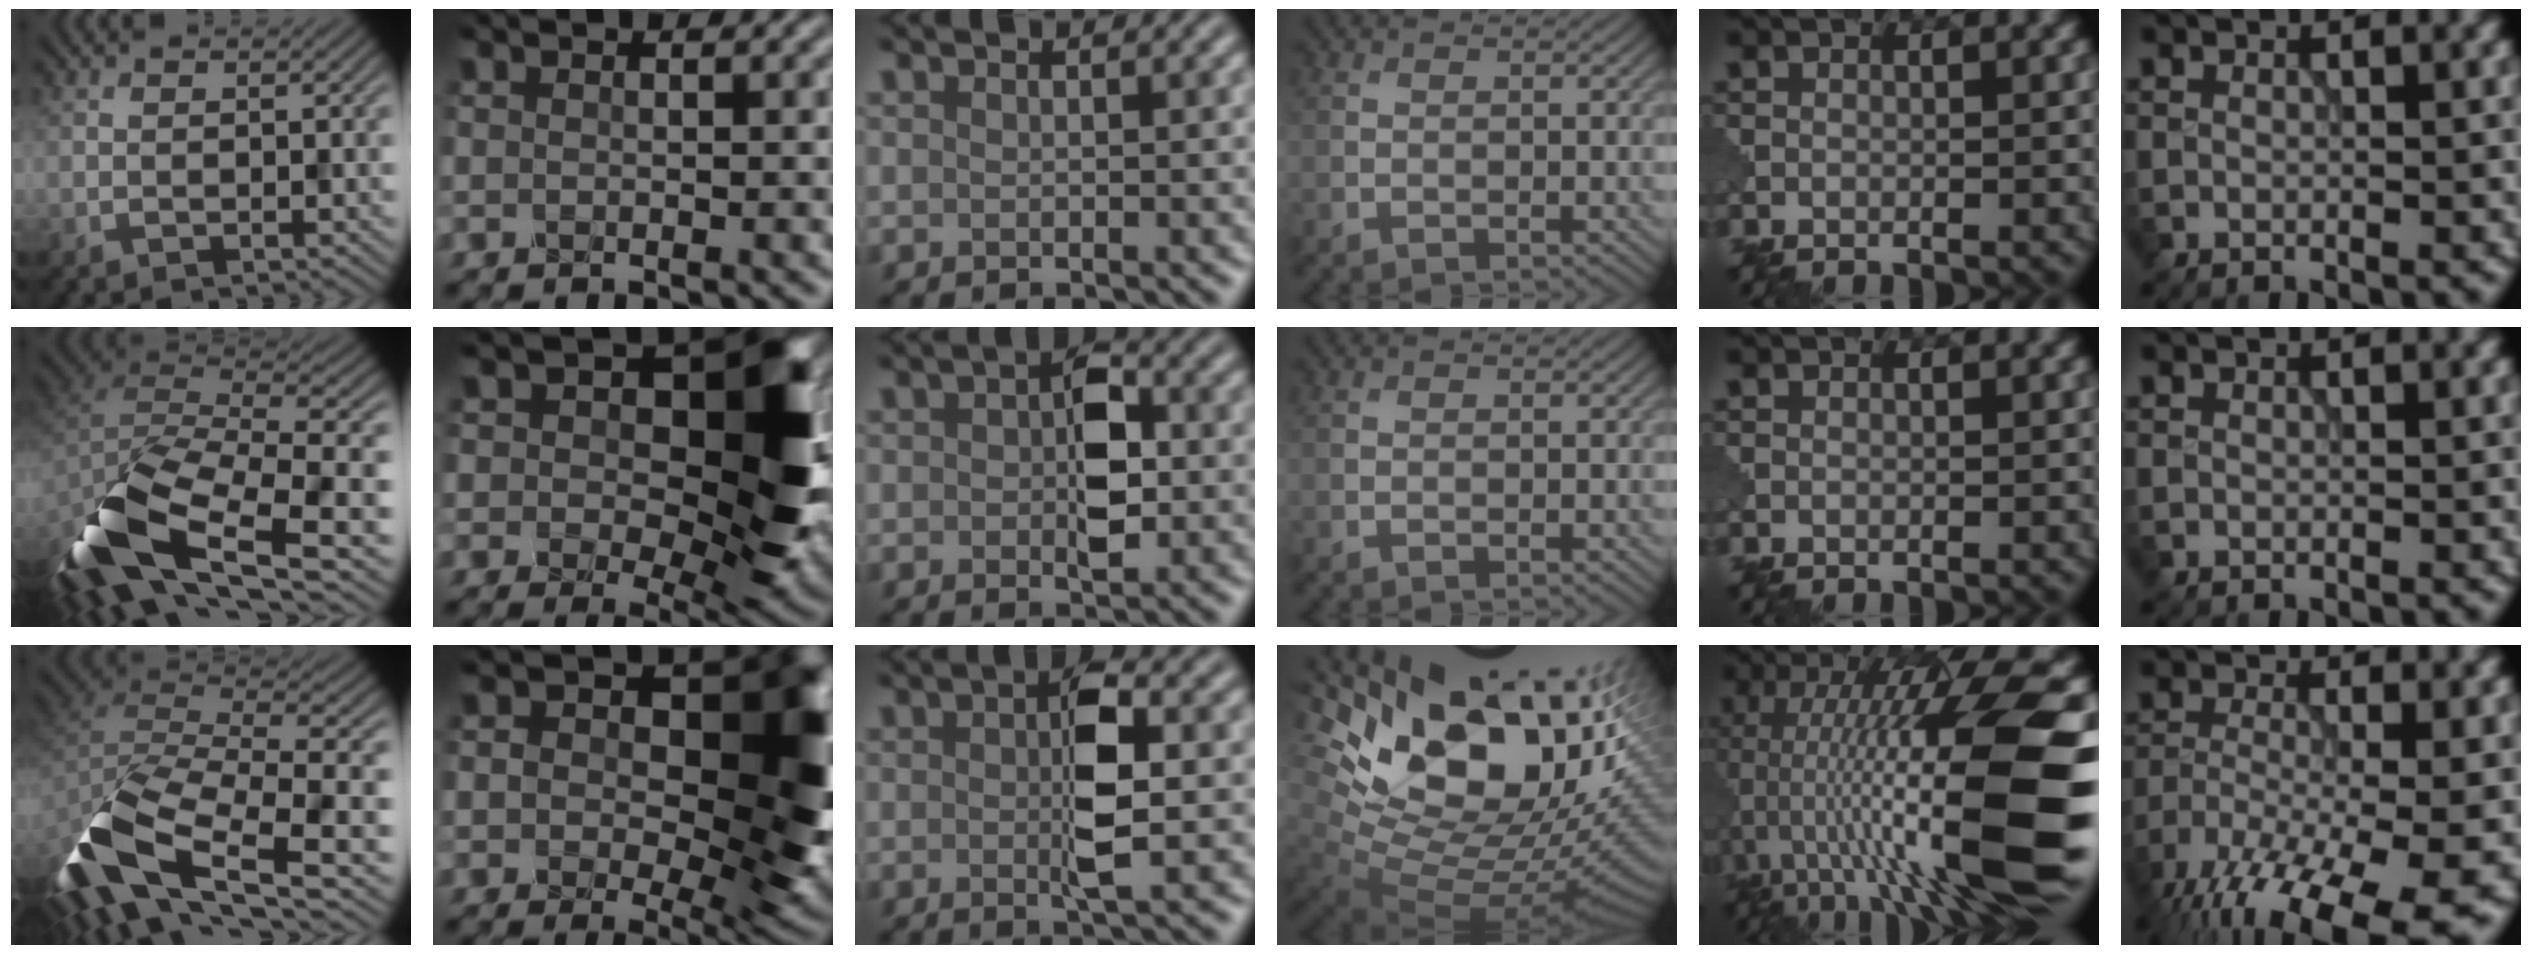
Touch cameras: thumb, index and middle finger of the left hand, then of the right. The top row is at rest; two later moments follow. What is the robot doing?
{"motion": "disassemble", "object": "pitcher"}